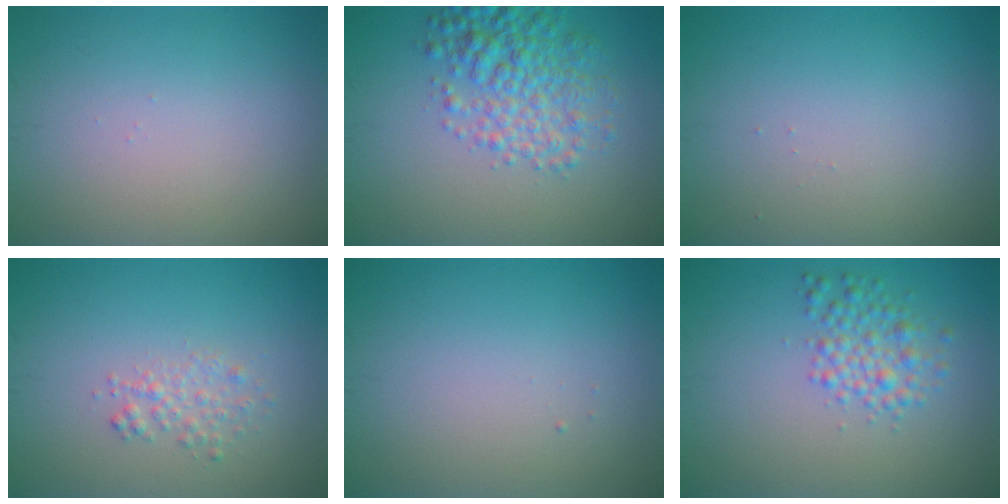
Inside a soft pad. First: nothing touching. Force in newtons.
{"total": 4.9, "press": 4.9, "slide": 0.1}
{"total": 0.0}
{"total": 1.6, "press": 1.6, "slide": 0.1}
{"total": 0.0}
{"total": 2.8, "press": 2.8, "slide": 0.0}